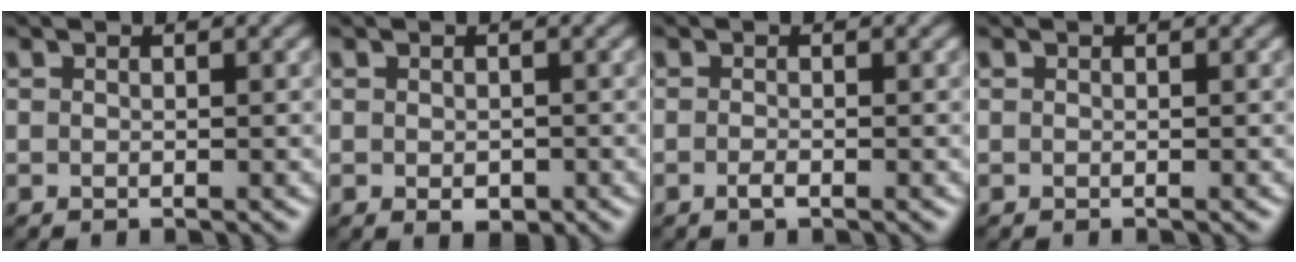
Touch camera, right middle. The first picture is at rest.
{"total": 1.6, "force": [-0.5, 1.0, 1.1], "torque": [-0.017, -0.007, -0.004]}
{"total": 0.9, "force": [-0.4, 0.3, 0.7], "torque": [-0.016, -0.002, -0.009]}
{"total": 0.0}